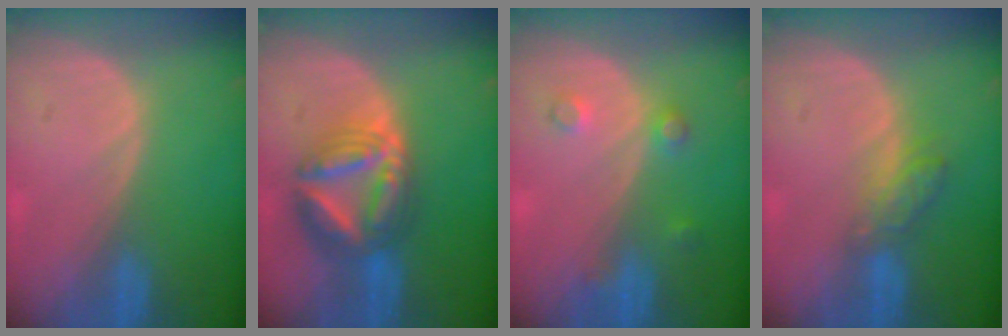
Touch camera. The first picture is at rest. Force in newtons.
{"total": 8.9, "press": 8.8, "slide": 0.9}
{"total": 2.6, "press": 2.6, "slide": 0.3}
{"total": 4.3, "press": 4.1, "slide": 1.5}